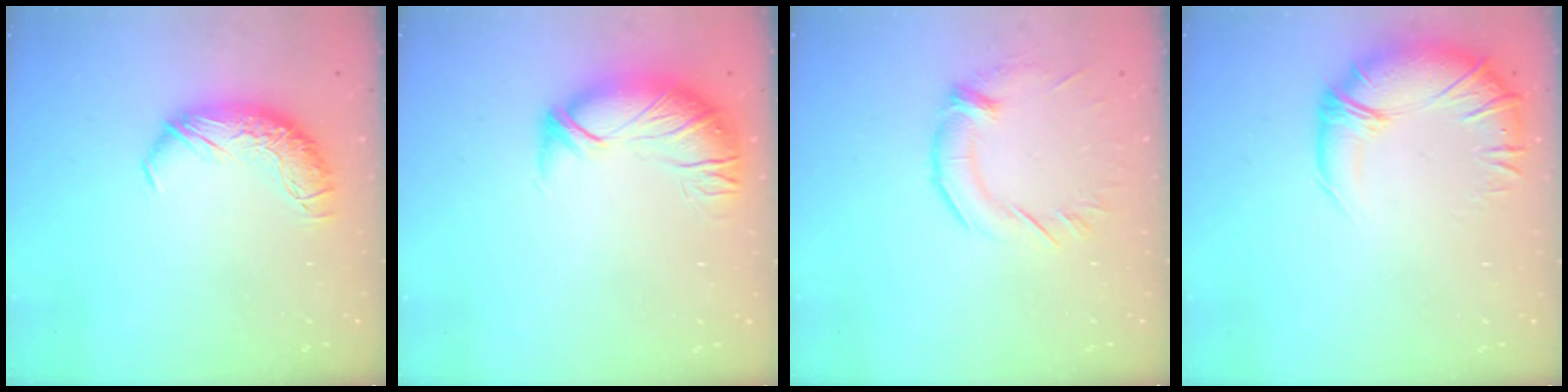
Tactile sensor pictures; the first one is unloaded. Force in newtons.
{"total": 2.9, "press": 1.4, "slide": 2.5}
{"total": 1.5, "press": 0.4, "slide": 1.4}
{"total": 2.9, "press": 0.7, "slide": 2.8}